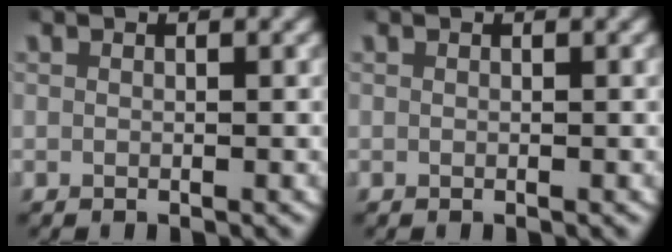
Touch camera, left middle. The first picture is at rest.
{"total": 0.0}